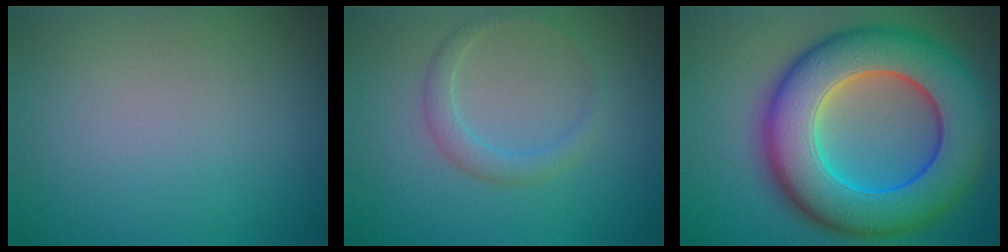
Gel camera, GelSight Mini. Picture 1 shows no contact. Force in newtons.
{"total": 1.8, "press": 1.8, "slide": 0.2}
{"total": 13.1, "press": 13.1, "slide": 0.2}